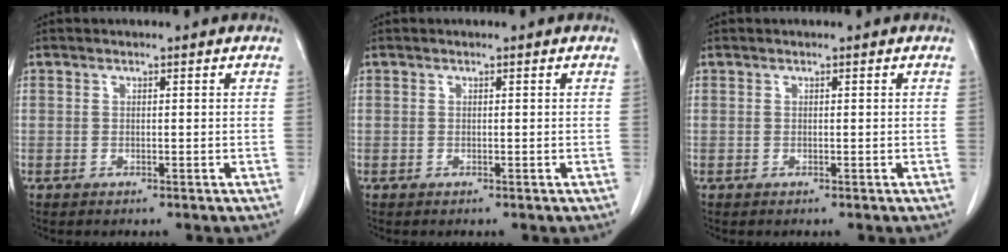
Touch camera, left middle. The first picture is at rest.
{"total": 0.0}
{"total": 0.0}